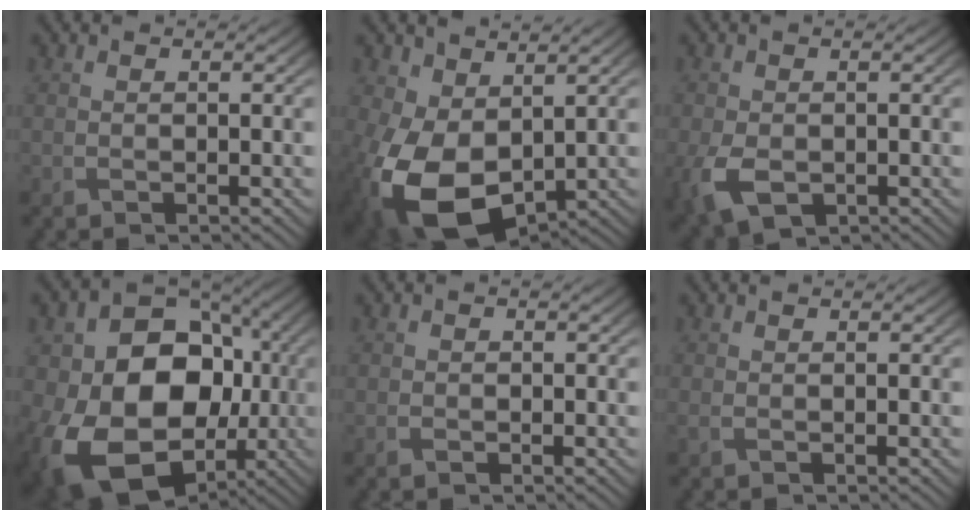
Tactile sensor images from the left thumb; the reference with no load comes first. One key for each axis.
{"total": 13.0, "fx": -1.0, "fy": 8.7, "fz": 9.5, "tx": -0.244, "ty": -0.038, "tz": -0.006}
{"total": 5.4, "fx": -1.8, "fy": 3.7, "fz": 3.5, "tx": -0.095, "ty": -0.023, "tz": -0.031}
{"total": 21.2, "fx": -4.1, "fy": 16.5, "fz": 12.7, "tx": -0.219, "ty": -0.050, "tz": -0.075}
{"total": 1.1, "fx": -0.5, "fy": 0.8, "fz": 0.6, "tx": -0.012, "ty": -0.002, "tz": -0.009}
{"total": 0.8, "fx": -0.2, "fy": 0.5, "fz": 0.6, "tx": -0.020, "ty": -0.002, "tz": -0.003}